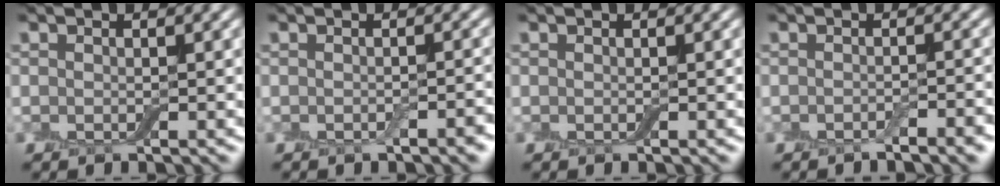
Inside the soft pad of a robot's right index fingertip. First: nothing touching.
{"total": 1.4, "force": [-0.7, 0.4, 1.1], "torque": [-0.016, -0.002, -0.010]}
{"total": 0.0}
{"total": 2.3, "force": [-1.4, 0.5, 1.8], "torque": [-0.021, 0.000, -0.023]}